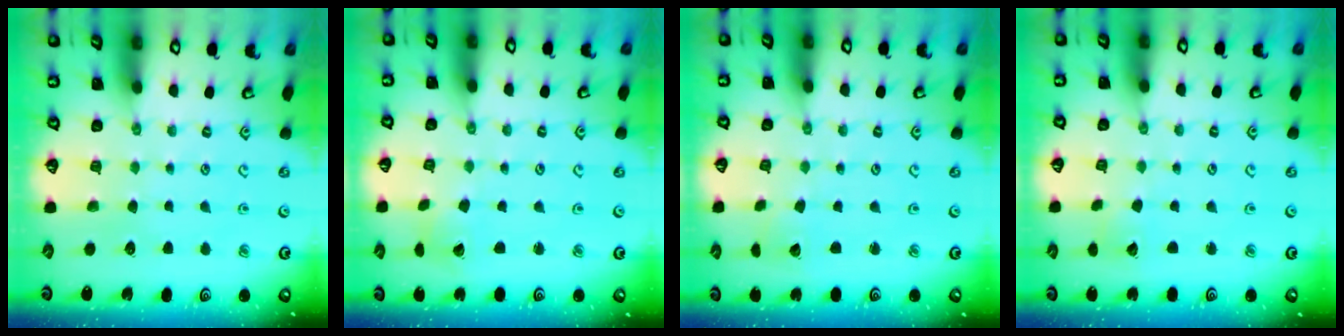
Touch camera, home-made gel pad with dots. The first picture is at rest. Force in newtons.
{"total": 2.2, "press": 2.2, "slide": 0.2}
{"total": 2.1, "press": 2.1, "slide": 0.2}
{"total": 3.2, "press": 3.2, "slide": 0.4}